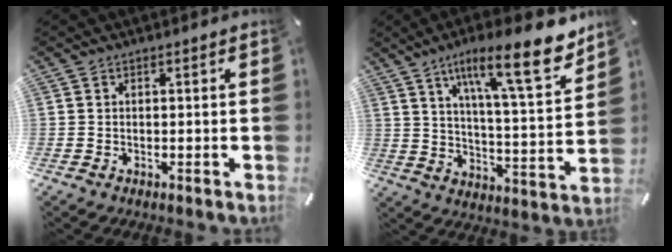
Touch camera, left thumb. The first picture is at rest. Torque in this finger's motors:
{"motor_torque": [2.56, 2.44, 1.38, -1.38, 0.30]}